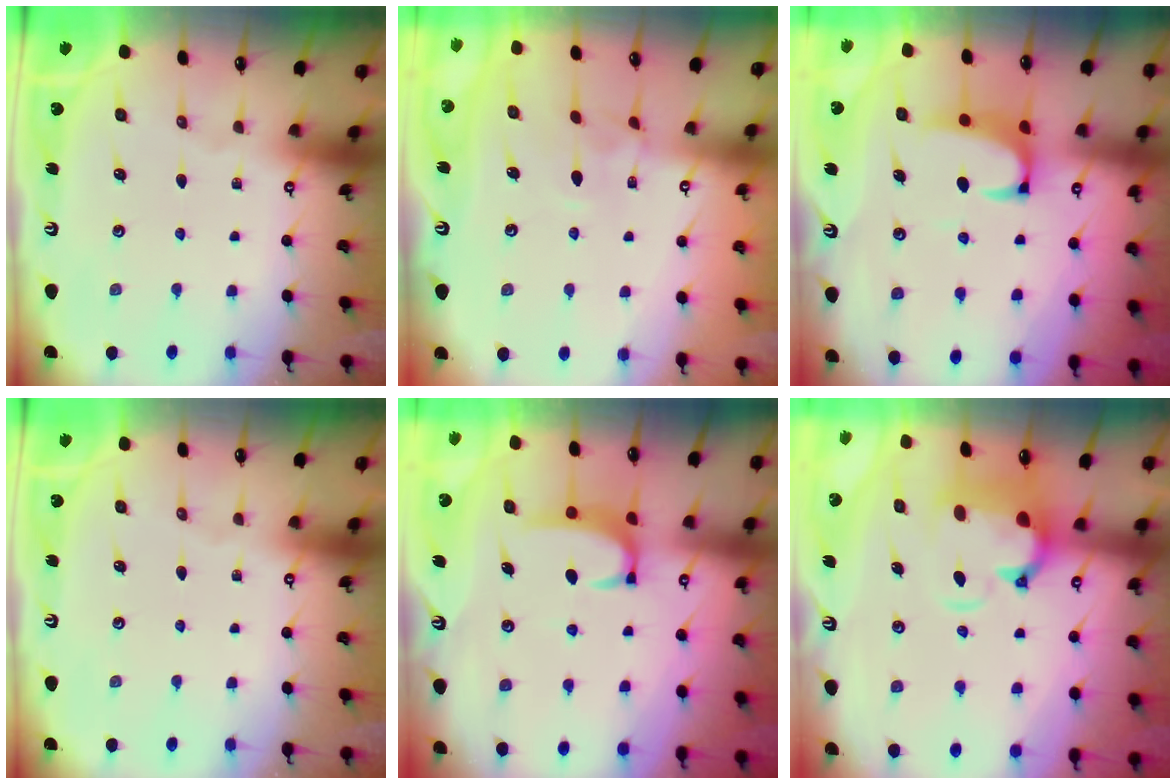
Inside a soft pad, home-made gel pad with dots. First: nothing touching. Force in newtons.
{"total": 2.6, "press": 2.5, "slide": 0.6}
{"total": 2.2, "press": 2.0, "slide": 0.9}
{"total": 0.0}
{"total": 3.5, "press": 3.4, "slide": 0.5}
{"total": 3.4, "press": 3.0, "slide": 1.6}